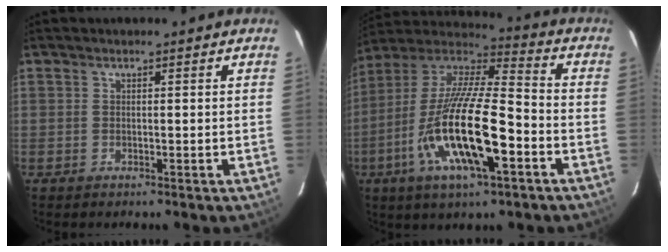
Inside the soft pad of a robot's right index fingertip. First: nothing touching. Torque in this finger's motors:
{"motor_torque": [1.47, -0.67, 1.06, 0.21]}